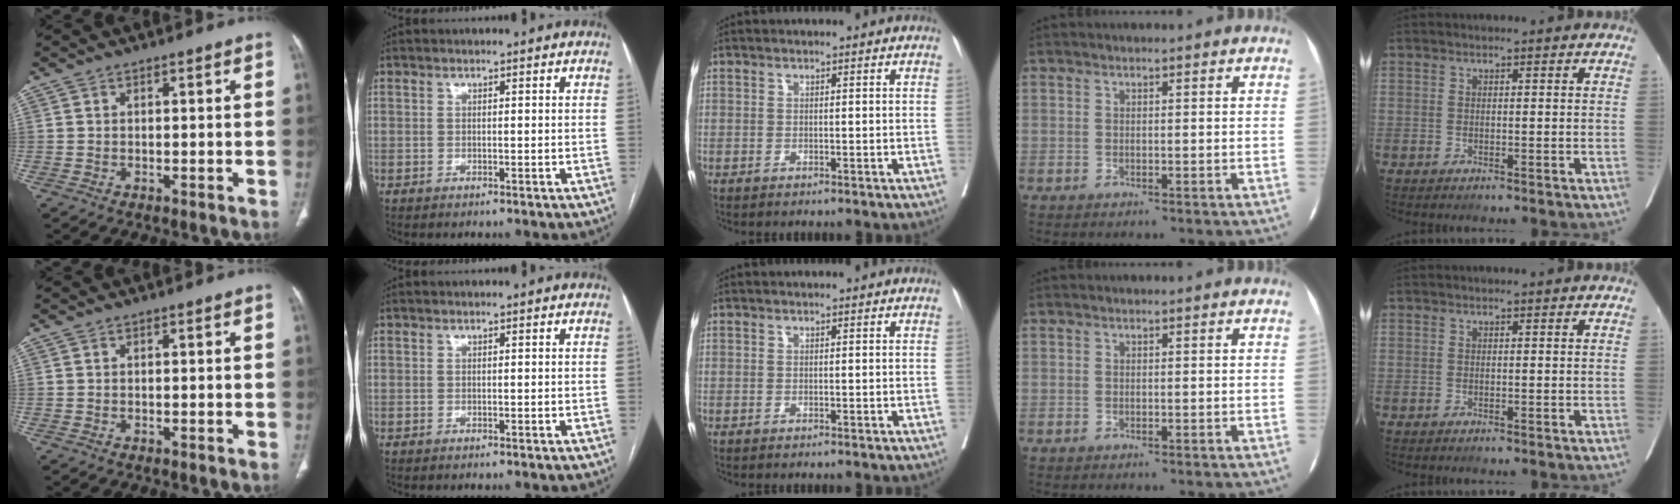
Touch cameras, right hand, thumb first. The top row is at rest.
{}